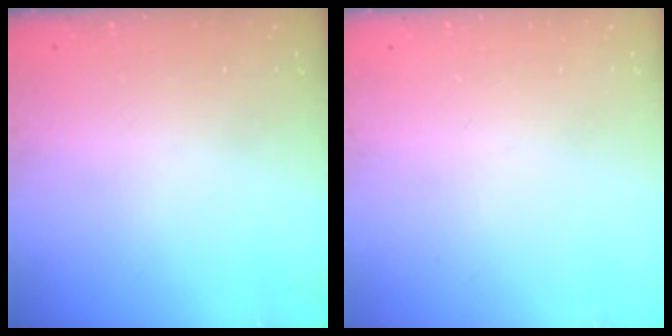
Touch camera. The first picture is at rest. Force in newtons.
{"total": 0.0}